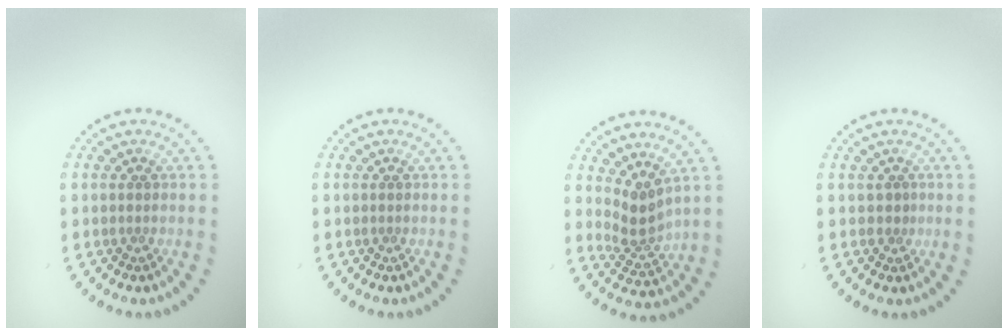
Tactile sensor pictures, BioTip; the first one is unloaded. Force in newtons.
{"total": 0.0}
{"total": 2.7, "press": 1.9, "slide": 1.9}
{"total": 0.6, "press": 0.4, "slide": 0.5}